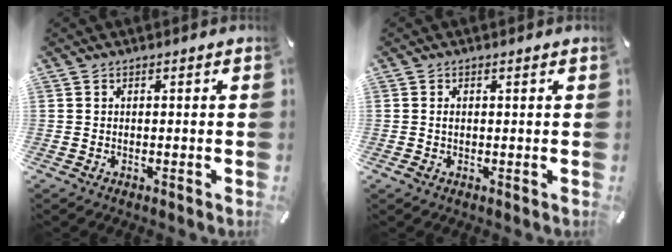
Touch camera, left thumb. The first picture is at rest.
{"total": 1.2, "force": [0.2, 0.2, 1.1], "torque": [-0.021, -0.001, 0.002]}